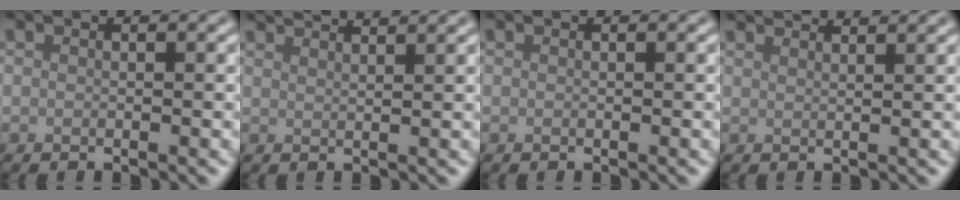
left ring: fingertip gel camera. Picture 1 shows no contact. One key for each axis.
{"total": 4.2, "fx": 3.8, "fy": 0.7, "fz": 1.7, "tx": -0.008, "ty": 0.020, "tz": 0.039}
{"total": 0.0}
{"total": 3.5, "fx": 3.1, "fy": 0.7, "fz": 1.3, "tx": -0.004, "ty": 0.013, "tz": 0.032}